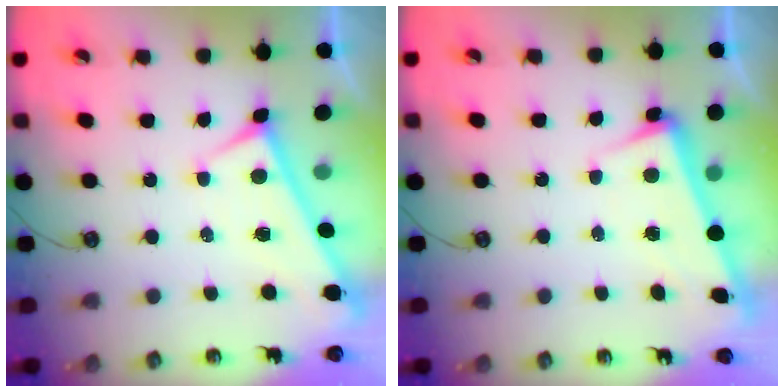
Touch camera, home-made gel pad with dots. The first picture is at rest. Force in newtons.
{"total": 3.3, "press": 3.1, "slide": 1.1}